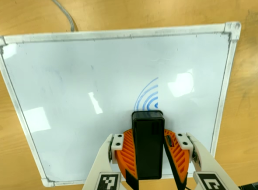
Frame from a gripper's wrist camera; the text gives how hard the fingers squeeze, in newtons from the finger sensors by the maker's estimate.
{"total": 7.8, "left": 8.2, "right": 7.4}